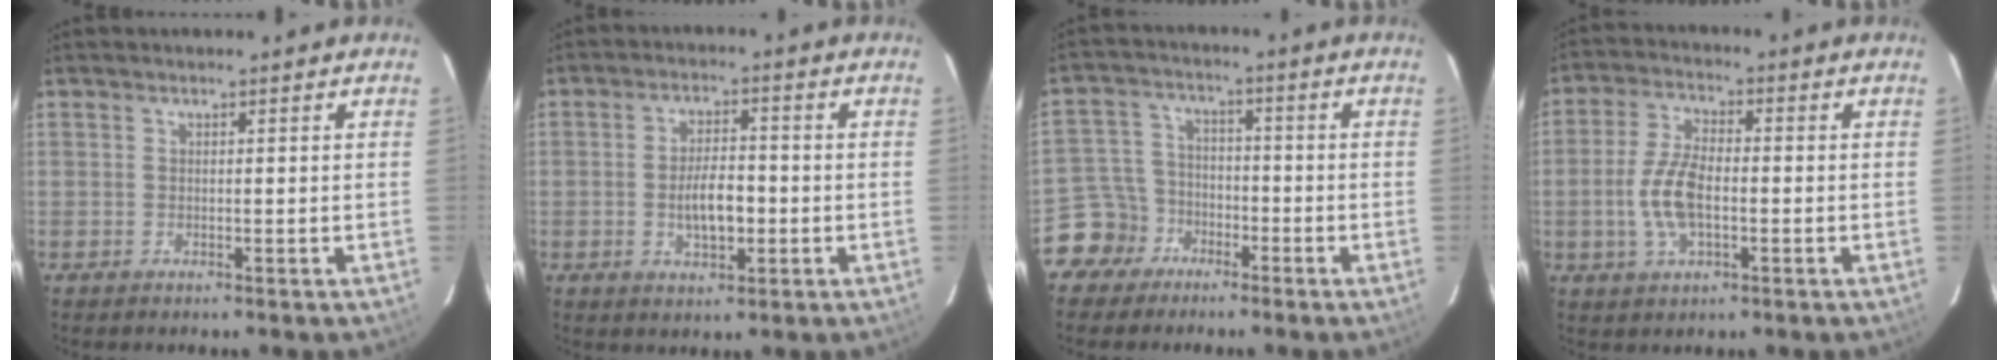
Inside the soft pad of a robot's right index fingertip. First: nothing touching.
{"total": 6.5, "force": [-1.4, 2.9, 5.7], "torque": [-0.109, 0.001, -0.018]}
{"total": 7.2, "force": [-4.6, 5.6, 0.3], "torque": [-0.024, 0.026, -0.092]}
{"total": 8.6, "force": [-1.7, 4.1, 7.4], "torque": [-0.157, 0.005, -0.032]}